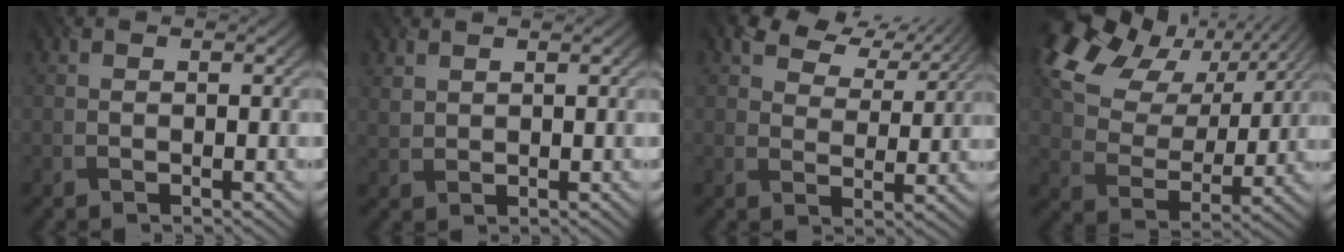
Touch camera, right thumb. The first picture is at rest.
{"total": 1.6, "force": [1.5, 0.6, 0.0], "torque": [-0.013, -0.003, 0.033]}
{"total": 6.1, "force": [4.7, 3.0, 2.4], "torque": [-0.050, 0.005, 0.081]}
{"total": 16.7, "force": [8.7, 10.3, 9.8], "torque": [-0.232, 0.041, 0.138]}